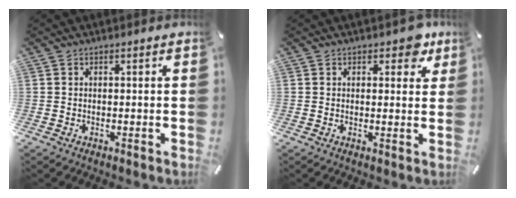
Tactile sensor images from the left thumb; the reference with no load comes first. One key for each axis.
{"total": 5.1, "fx": 2.8, "fy": 2.9, "fz": 3.0, "tx": -0.019, "ty": -0.008, "tz": 0.041}